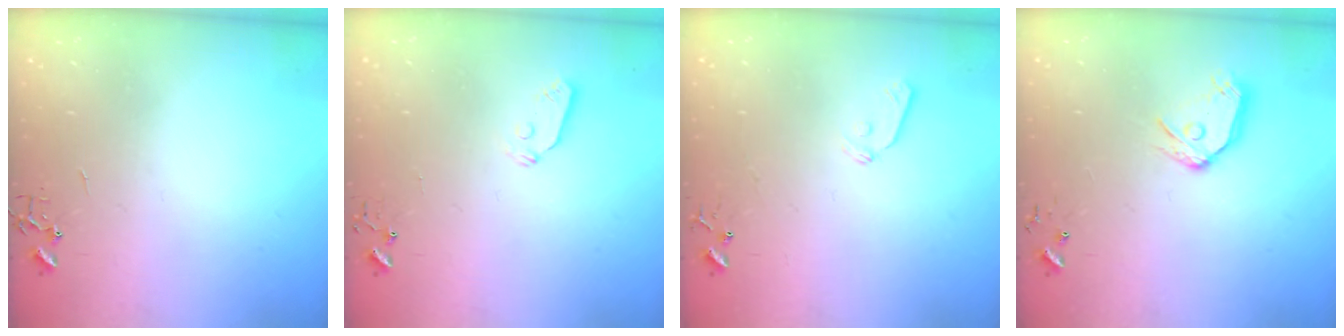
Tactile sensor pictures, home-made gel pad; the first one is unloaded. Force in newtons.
{"total": 4.6, "press": 4.6, "slide": 0.3}
{"total": 5.9, "press": 5.8, "slide": 0.6}
{"total": 11.3, "press": 11.2, "slide": 1.4}